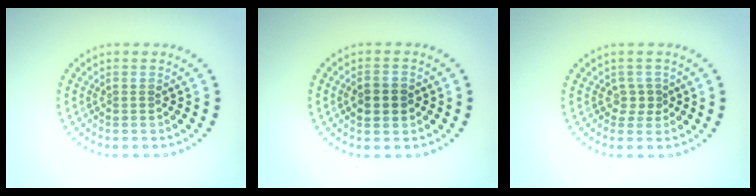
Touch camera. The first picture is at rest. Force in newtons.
{"total": 3.1, "press": 3.1, "slide": 0.1}
{"total": 1.4, "press": 1.1, "slide": 0.8}